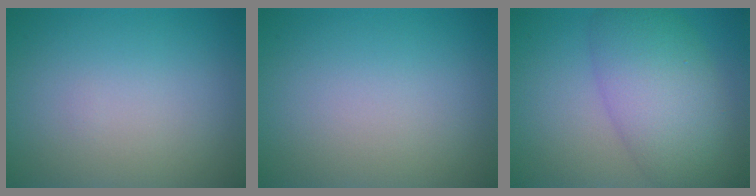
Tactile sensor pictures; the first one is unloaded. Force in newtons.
{"total": 0.0}
{"total": 7.4, "press": 7.4, "slide": 0.3}